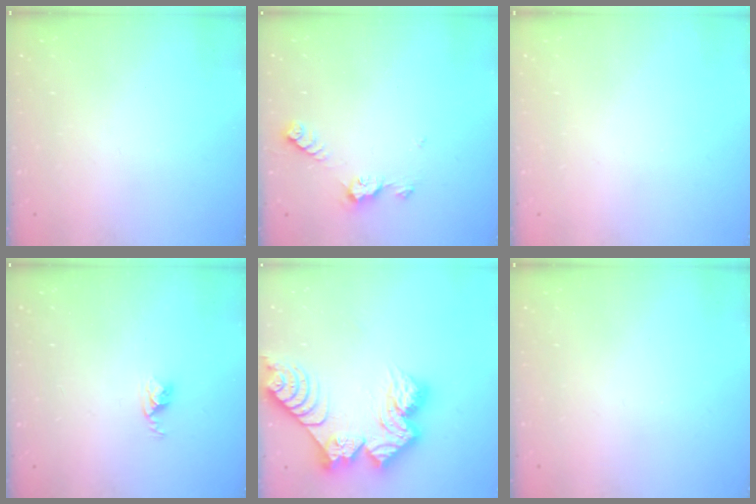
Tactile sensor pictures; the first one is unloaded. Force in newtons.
{"total": 5.5, "press": 5.4, "slide": 0.6}
{"total": 0.0}
{"total": 2.5, "press": 2.5, "slide": 0.4}
{"total": 19.0, "press": 18.9, "slide": 1.9}
{"total": 0.0}